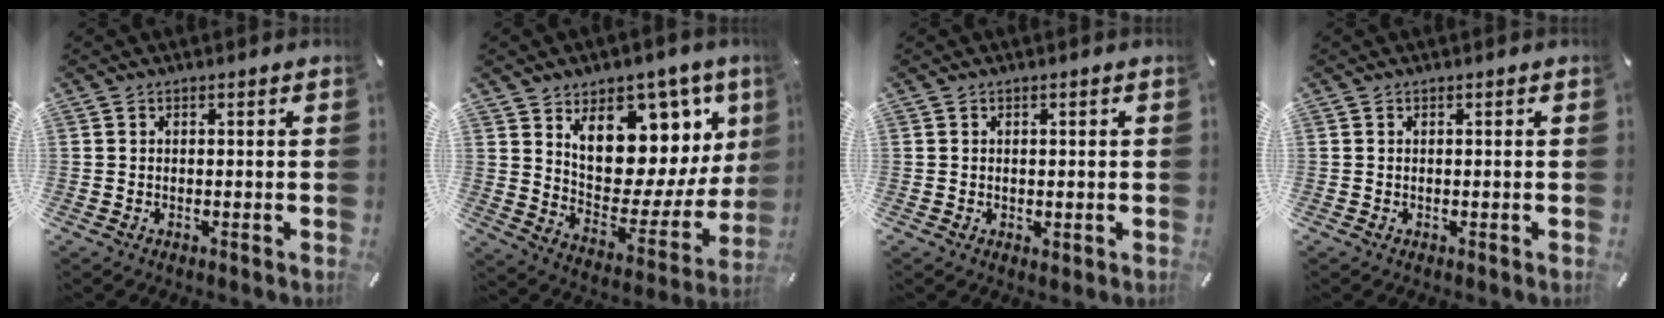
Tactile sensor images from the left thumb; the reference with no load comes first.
{"total": 15.2, "force": [7.4, 10.2, 8.5], "torque": [-0.093, -0.091, 0.126]}
{"total": 0.7, "force": [0.2, 0.6, 0.4], "torque": [-0.008, 0.003, 0.002]}
{"total": 0.0}